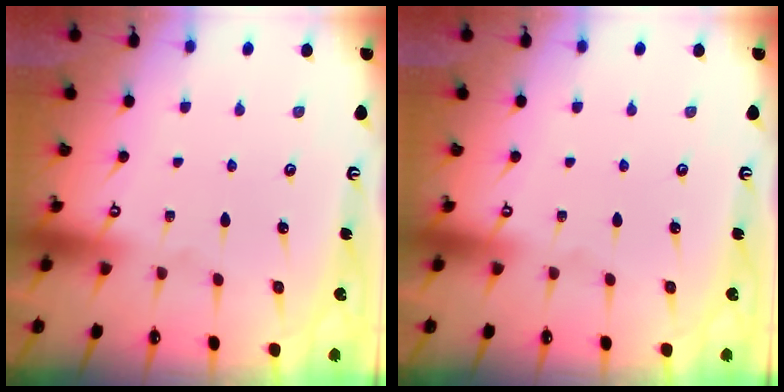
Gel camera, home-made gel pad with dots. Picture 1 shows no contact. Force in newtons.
{"total": 0.0}